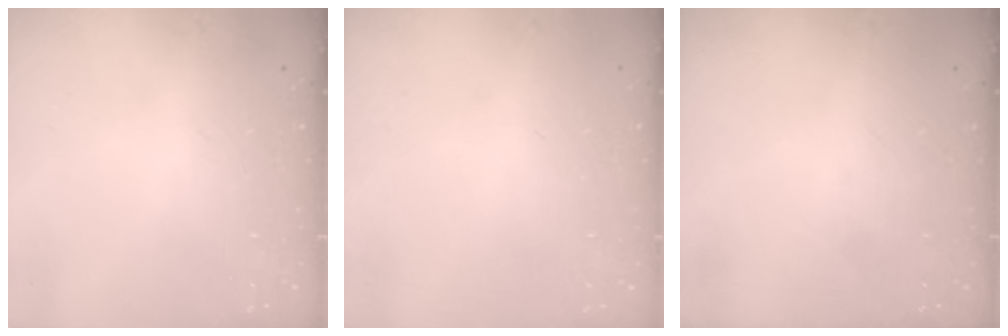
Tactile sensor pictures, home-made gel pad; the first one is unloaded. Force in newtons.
{"total": 0.0}
{"total": 0.0}